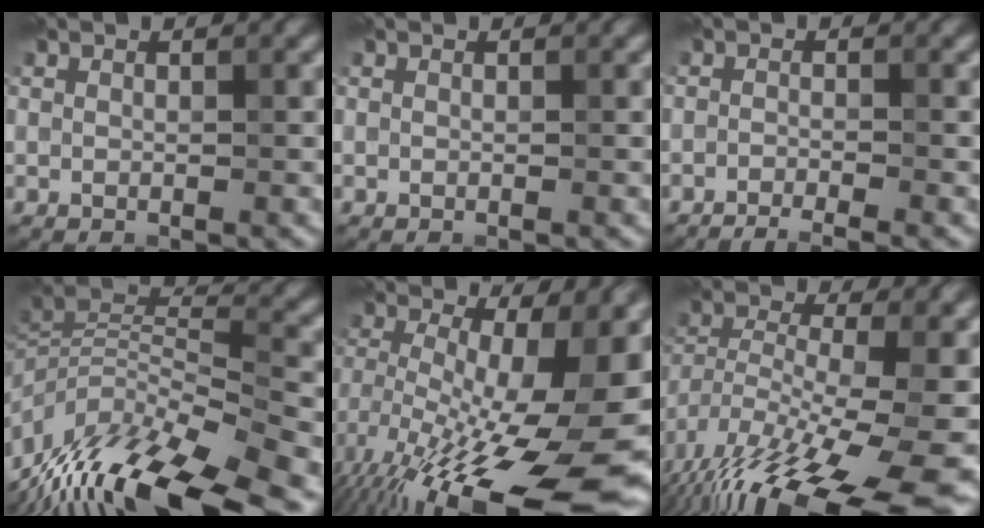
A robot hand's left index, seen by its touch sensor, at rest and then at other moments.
{"total": 0.0}
{"total": 2.5, "force": [-2.0, 0.3, 1.5], "torque": [-0.021, -0.001, -0.041]}
{"total": 14.2, "force": [-9.5, 3.8, 9.9], "torque": [-0.203, 0.015, -0.167]}
{"total": 19.7, "force": [-7.1, 7.3, 16.8], "torque": [-0.280, -0.028, -0.109]}
{"total": 18.1, "force": [-9.9, 5.8, 14.0], "torque": [-0.260, -0.025, -0.151]}